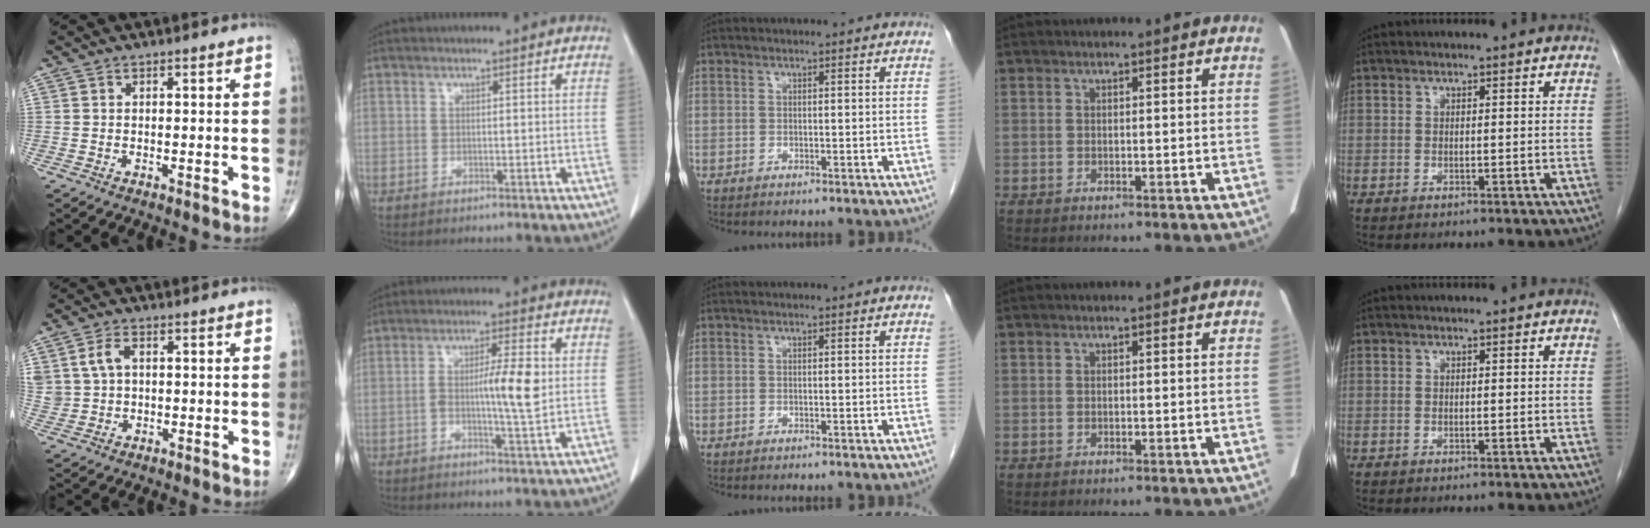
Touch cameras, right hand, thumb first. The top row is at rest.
{"thumb": {"total": 6.5, "force": [1.5, 4.6, 4.3], "torque": [-0.089, 0.005, 0.037]}, "index": {"total": 6.7, "force": [-0.1, 0.5, 6.7], "torque": [-0.116, 0.002, -0.003]}}